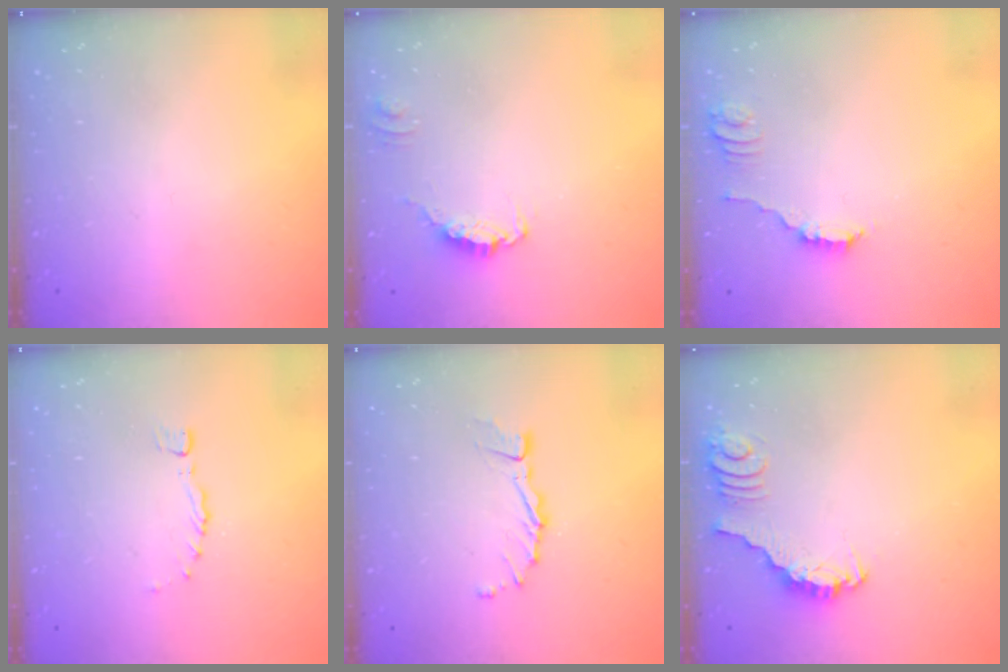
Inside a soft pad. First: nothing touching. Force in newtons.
{"total": 0.0}
{"total": 1.8, "press": 1.8, "slide": 0.3}
{"total": 0.0}
{"total": 6.1, "press": 6.1, "slide": 0.1}
{"total": 2.7, "press": 2.7, "slide": 0.1}